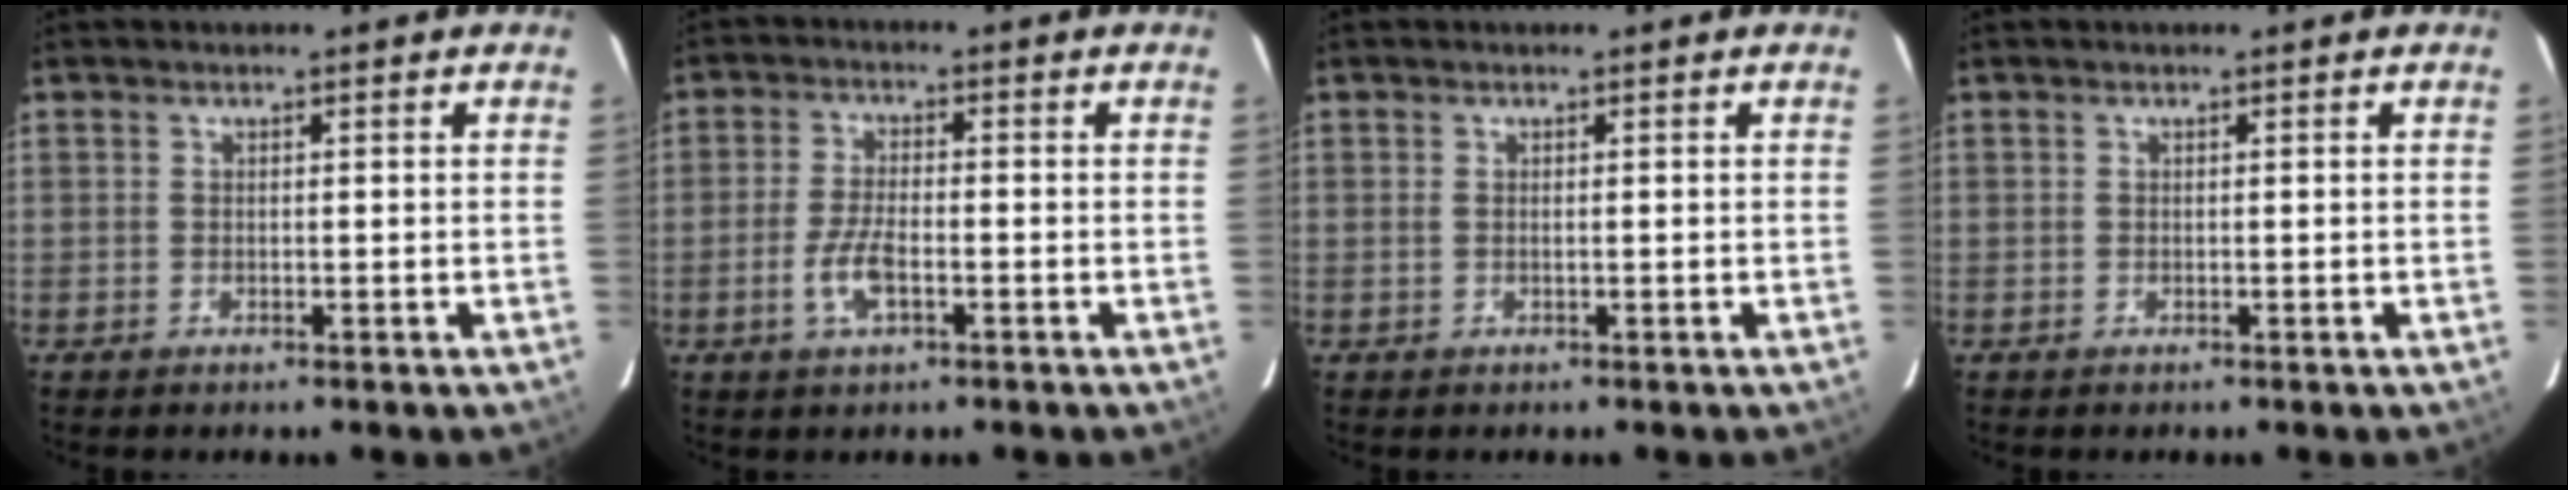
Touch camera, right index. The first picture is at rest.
{"total": 5.7, "force": [-2.2, 1.9, 4.9], "torque": [-0.107, -0.002, -0.042]}
{"total": 0.6, "force": [0.1, -0.1, 0.6], "torque": [-0.016, 0.001, 0.002]}
{"total": 0.0}